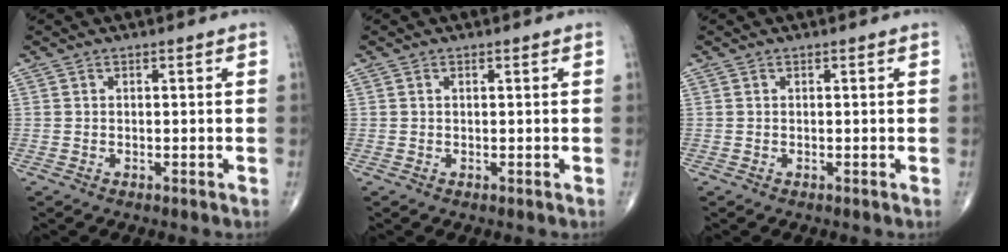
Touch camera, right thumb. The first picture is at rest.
{"total": 0.0}
{"total": 0.0}